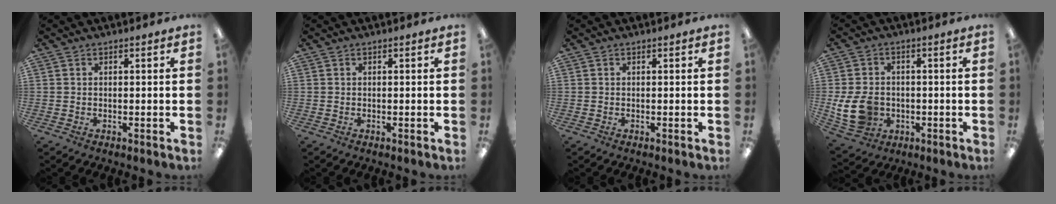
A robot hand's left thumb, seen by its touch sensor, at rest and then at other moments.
{"total": 0.0}
{"total": 0.0}
{"total": 9.9, "force": [-1.7, 7.9, 5.6], "torque": [-0.128, 0.011, -0.027]}